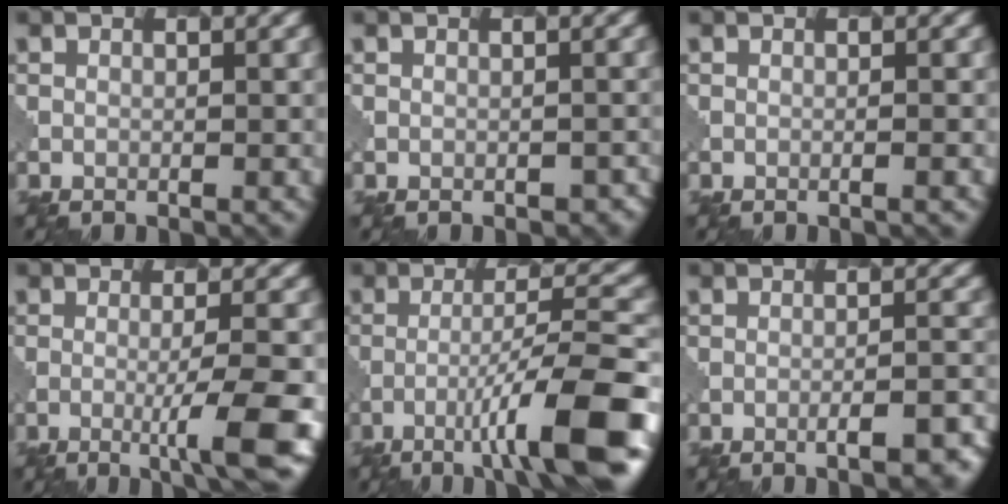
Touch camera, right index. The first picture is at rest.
{"total": 1.8, "force": [-1.3, 1.0, 0.9], "torque": [-0.014, 0.002, -0.005]}
{"total": 0.6, "force": [-0.1, 0.1, 0.6], "torque": [-0.004, 0.000, -0.005]}
{"total": 5.3, "force": [-1.5, 0.7, 5.0], "torque": [-0.073, 0.001, -0.027]}
{"total": 9.7, "force": [-4.8, 1.2, 8.3], "torque": [-0.122, 0.016, -0.075]}
{"total": 4.5, "force": [-2.7, 1.2, 3.4], "torque": [-0.042, 0.007, -0.029]}